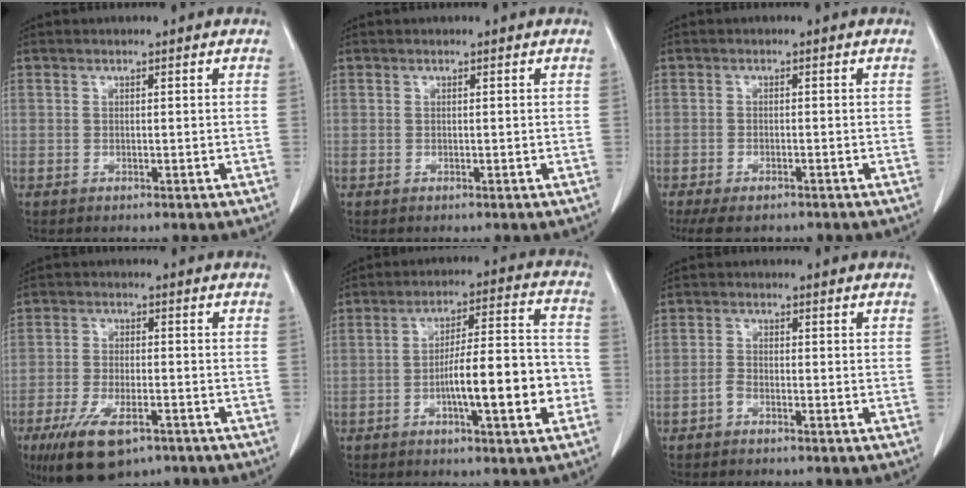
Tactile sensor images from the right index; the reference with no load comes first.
{"total": 0.0}
{"total": 6.4, "force": [-5.1, 2.3, 3.2], "torque": [-0.048, -0.009, -0.077]}
{"total": 10.4, "force": [-6.4, 3.9, 7.2], "torque": [-0.137, -0.017, -0.106]}
{"total": 12.7, "force": [-3.7, 1.7, 12.0], "torque": [-0.190, 0.017, -0.055]}
{"total": 1.4, "force": [-1.1, 0.5, 0.8], "torque": [-0.015, 0.003, -0.021]}